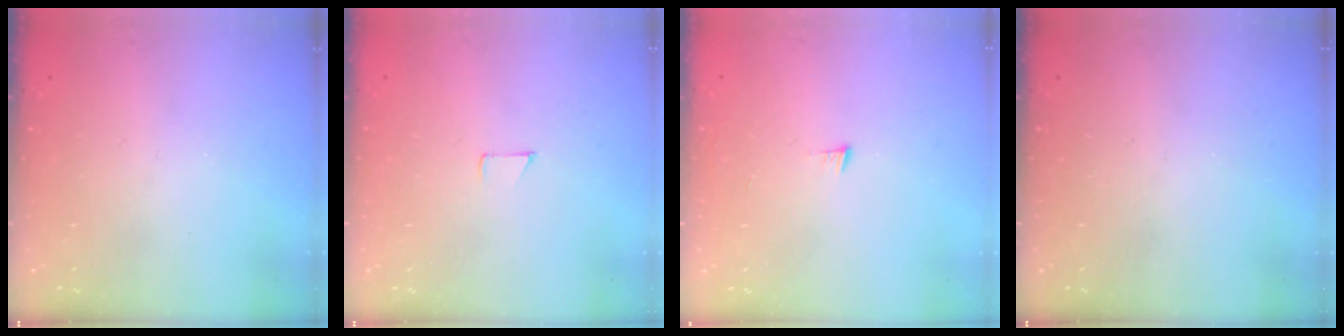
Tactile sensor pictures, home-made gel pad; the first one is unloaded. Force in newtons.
{"total": 3.2, "press": 3.2, "slide": 0.3}
{"total": 3.2, "press": 3.2, "slide": 0.4}
{"total": 0.0}